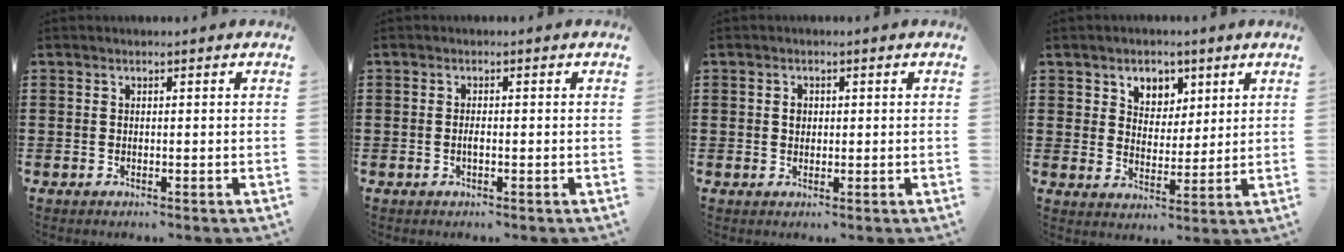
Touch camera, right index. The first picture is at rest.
{"total": 1.1, "force": [-0.3, 0.2, 1.0], "torque": [-0.019, -0.002, -0.005]}
{"total": 1.4, "force": [0.2, 1.1, 0.8], "torque": [-0.018, 0.006, 0.003]}
{"total": 4.5, "force": [2.8, 3.5, 0.4], "torque": [-0.030, 0.007, 0.049]}